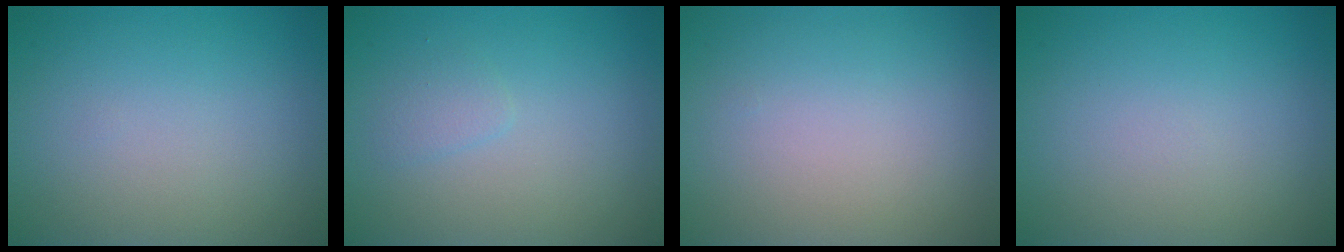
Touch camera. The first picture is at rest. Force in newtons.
{"total": 1.0, "press": 1.0, "slide": 0.0}
{"total": 0.0}
{"total": 0.0}